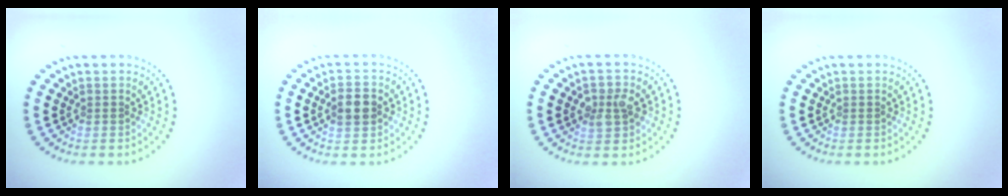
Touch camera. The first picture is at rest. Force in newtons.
{"total": 2.9, "press": 2.9, "slide": 0.1}
{"total": 2.5, "press": 2.5, "slide": 0.5}
{"total": 0.0}